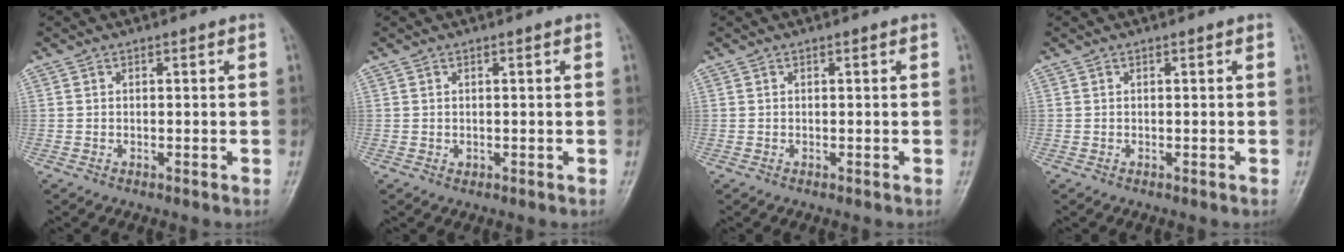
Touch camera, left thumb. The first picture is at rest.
{"total": 0.6, "force": [0.1, 0.4, 0.4], "torque": [-0.002, -0.001, 0.004]}
{"total": 0.0}
{"total": 0.0}